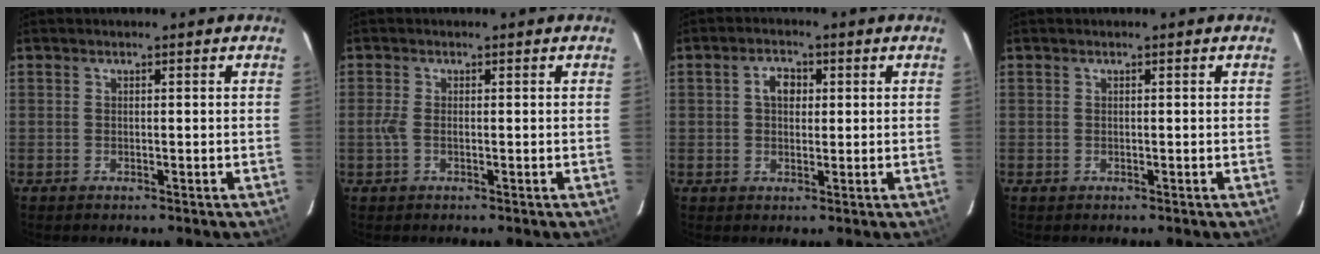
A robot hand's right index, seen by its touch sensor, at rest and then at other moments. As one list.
[{"total": 1.9, "force": [-0.3, 0.4, 1.8], "torque": [-0.040, -0.002, -0.008]}, {"total": 3.6, "force": [0.7, 2.6, 2.4], "torque": [-0.039, 0.013, 0.012]}, {"total": 0.0}]